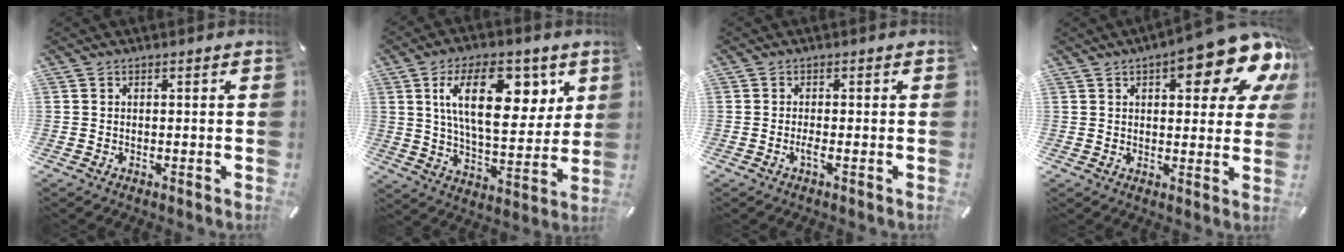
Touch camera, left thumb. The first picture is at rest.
{"total": 19.0, "force": [7.5, 9.4, 14.7], "torque": [-0.238, -0.004, 0.121]}
{"total": 1.9, "force": [-0.7, 0.1, 1.8], "torque": [-0.032, -0.005, -0.011]}
{"total": 17.3, "force": [9.1, 6.5, 13.2], "torque": [-0.163, -0.055, 0.143]}